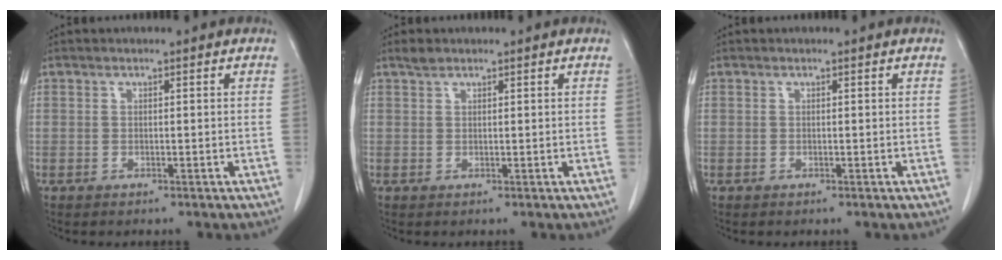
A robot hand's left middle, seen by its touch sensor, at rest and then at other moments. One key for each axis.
{"total": 1.0, "fx": 0.9, "fy": 0.3, "fz": 0.3, "tx": -0.009, "ty": 0.004, "tz": 0.019}
{"total": 0.0}